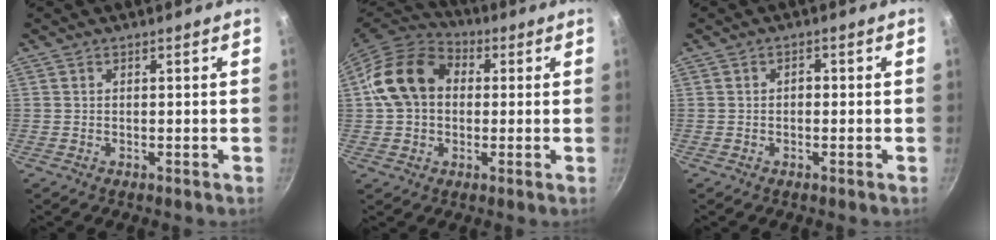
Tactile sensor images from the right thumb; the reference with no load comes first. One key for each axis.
{"total": 14.4, "fx": 1.6, "fy": 11.0, "fz": 9.2, "tx": -0.159, "ty": 0.032, "tz": 0.019}
{"total": 1.3, "fx": -0.2, "fy": 0.9, "fz": 0.8, "tx": -0.002, "ty": 0.006, "tz": -0.006}